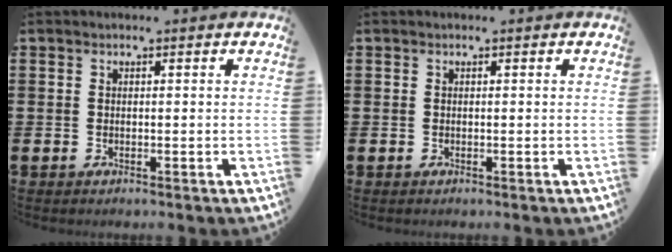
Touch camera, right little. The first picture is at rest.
{"total": 0.0}